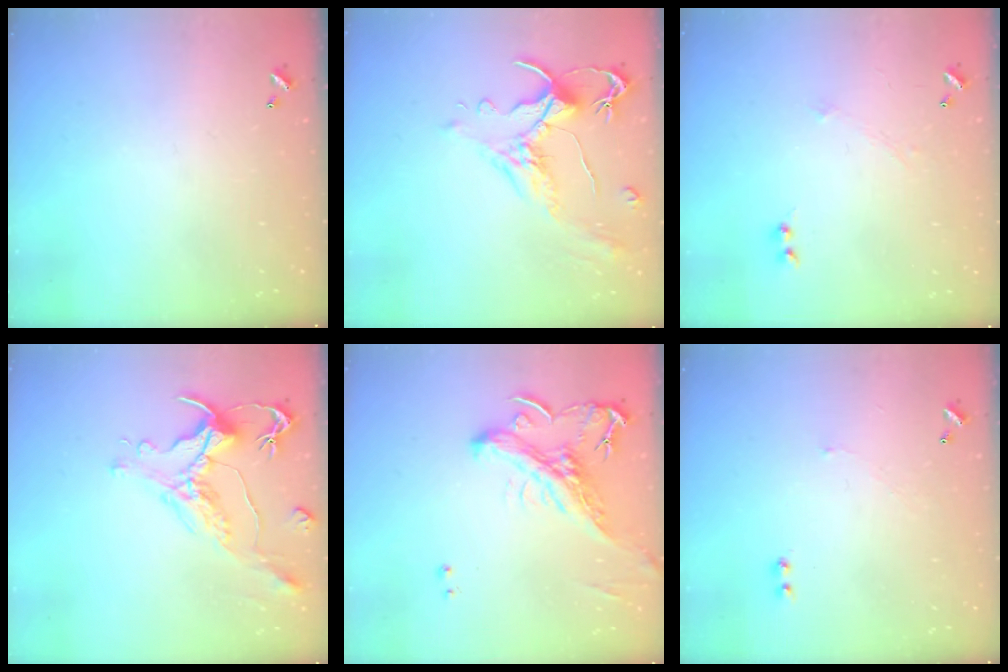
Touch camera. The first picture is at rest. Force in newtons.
{"total": 1.6, "press": 1.0, "slide": 1.2}
{"total": 1.1, "press": 0.9, "slide": 0.5}
{"total": 1.5, "press": 0.9, "slide": 1.2}
{"total": 2.2, "press": 1.4, "slide": 1.7}
{"total": 1.6, "press": 1.5, "slide": 0.6}